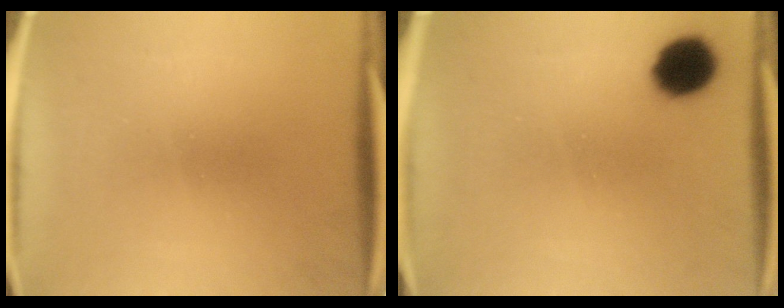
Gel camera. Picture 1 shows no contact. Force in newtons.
{"total": 8.1}